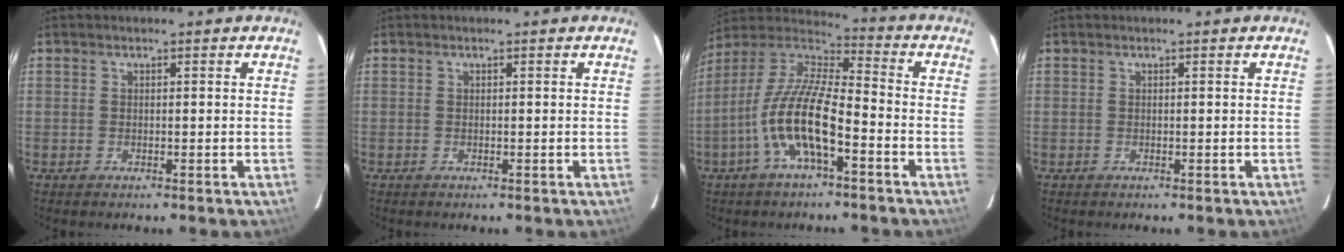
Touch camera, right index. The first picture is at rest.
{"total": 0.0}
{"total": 14.3, "force": [-5.7, 3.8, 12.5], "torque": [-0.253, -0.001, -0.115]}
{"total": 0.0}